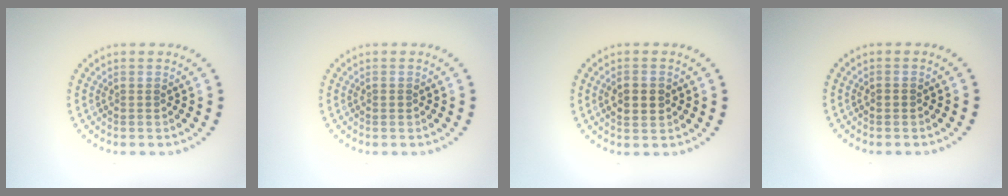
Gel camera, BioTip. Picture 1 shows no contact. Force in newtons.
{"total": 0.5, "press": 0.5, "slide": 0.2}
{"total": 2.5, "press": 2.5, "slide": 0.1}
{"total": 0.9, "press": 0.9, "slide": 0.2}